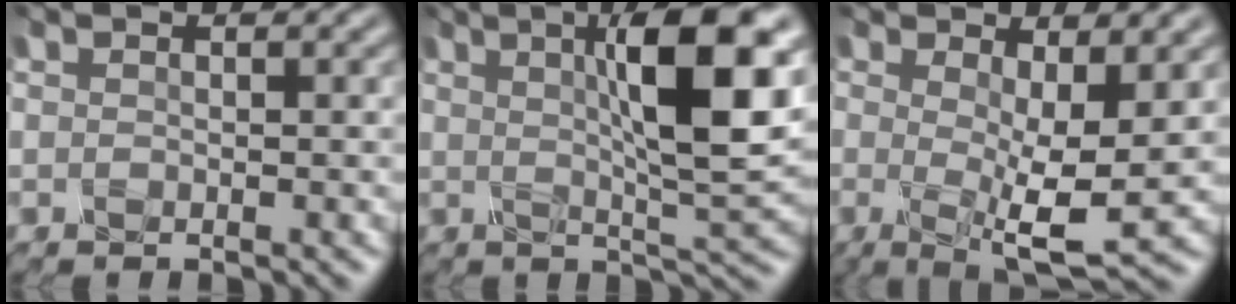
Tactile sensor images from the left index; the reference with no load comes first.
{"total": 10.1, "force": [2.6, 2.4, 9.5], "torque": [-0.136, 0.001, 0.040]}
{"total": 6.7, "force": [0.2, 1.8, 6.4], "torque": [-0.098, -0.014, 0.002]}